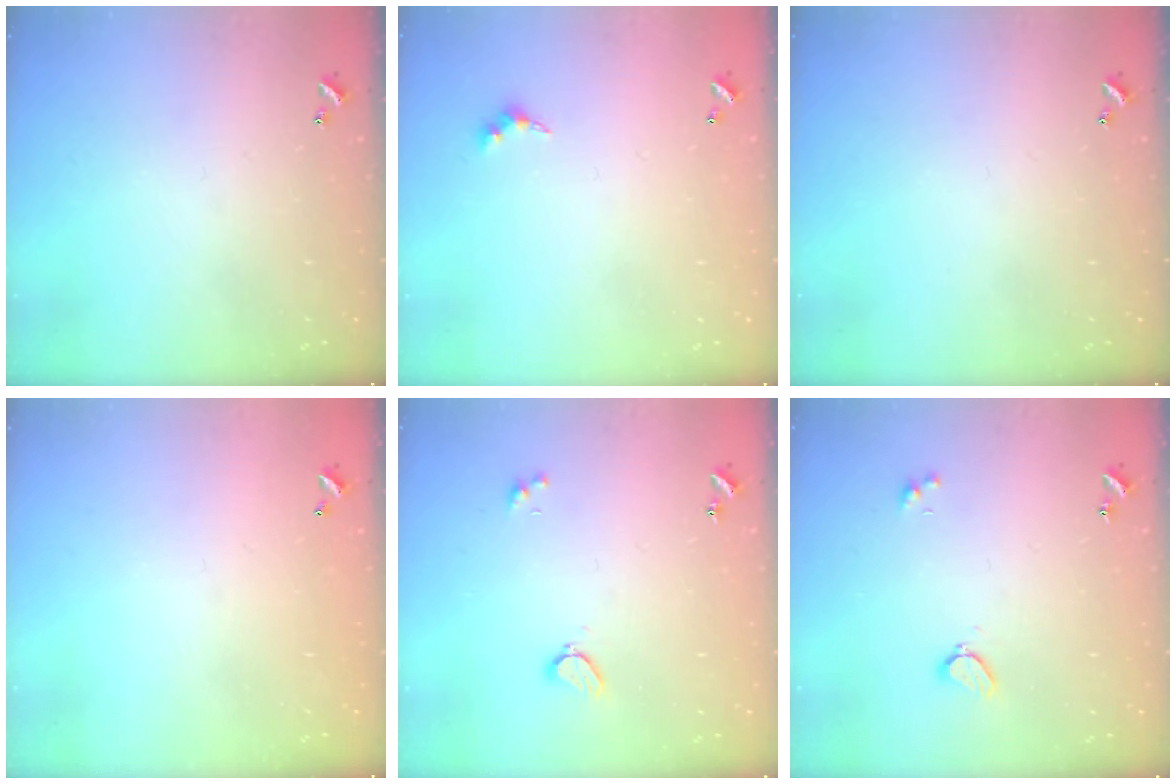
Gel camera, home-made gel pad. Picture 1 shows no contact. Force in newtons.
{"total": 3.0, "press": 2.9, "slide": 0.5}
{"total": 0.0}
{"total": 2.7, "press": 2.7, "slide": 0.1}
{"total": 1.8, "press": 1.7, "slide": 0.4}
{"total": 1.8, "press": 1.7, "slide": 0.4}